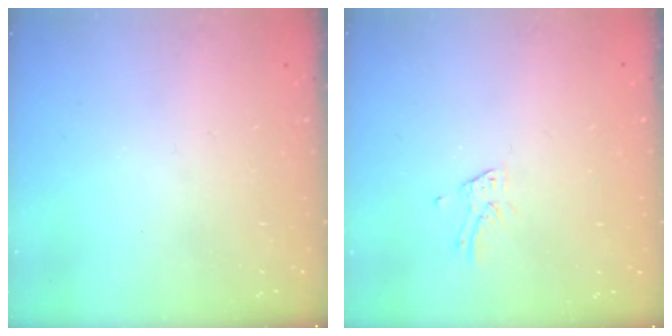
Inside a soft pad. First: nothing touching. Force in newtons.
{"total": 1.2, "press": 1.2, "slide": 0.1}